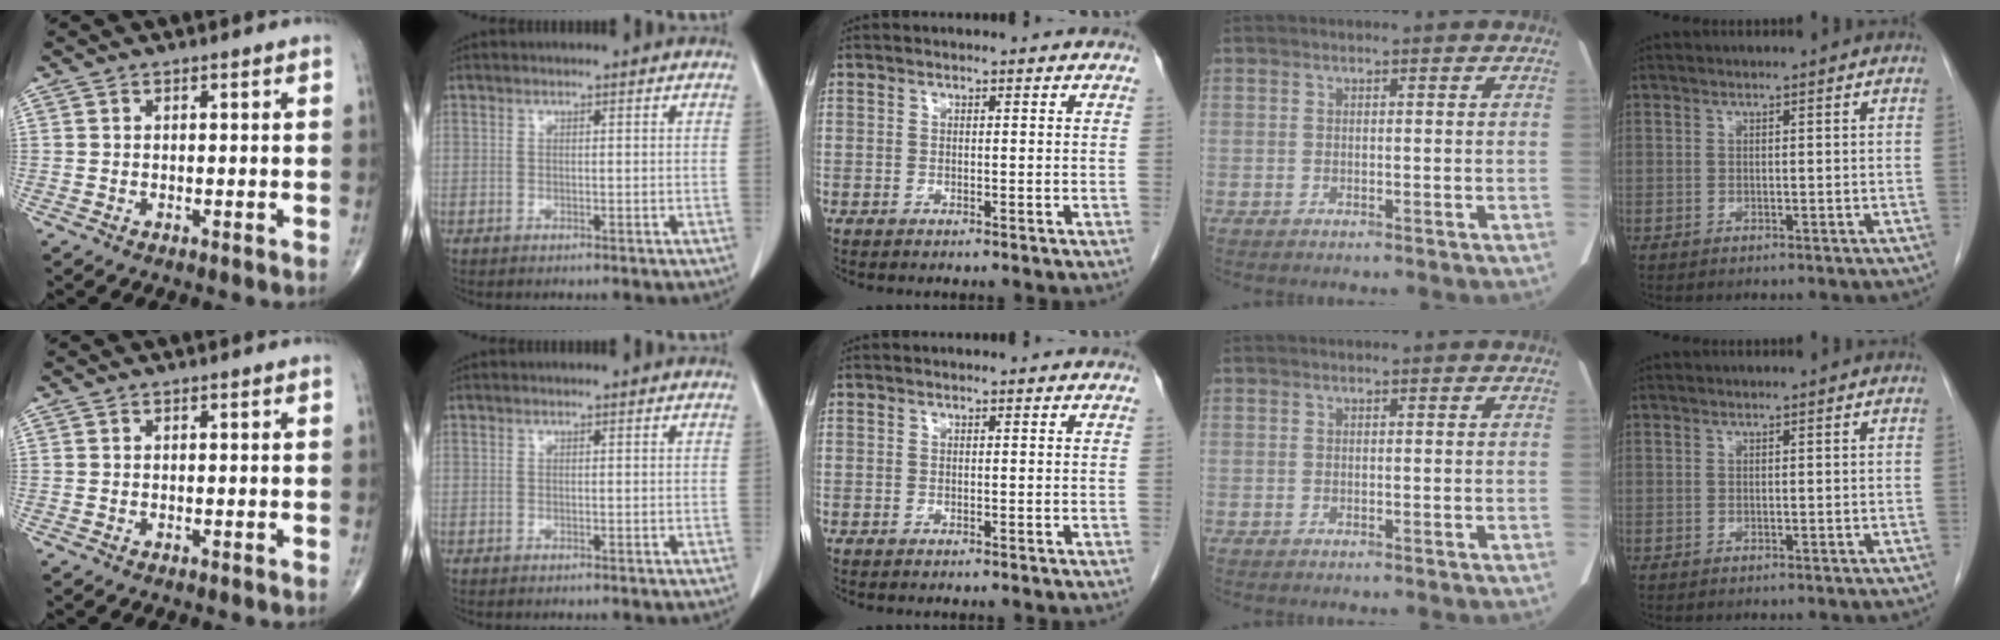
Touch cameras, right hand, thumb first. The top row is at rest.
{}